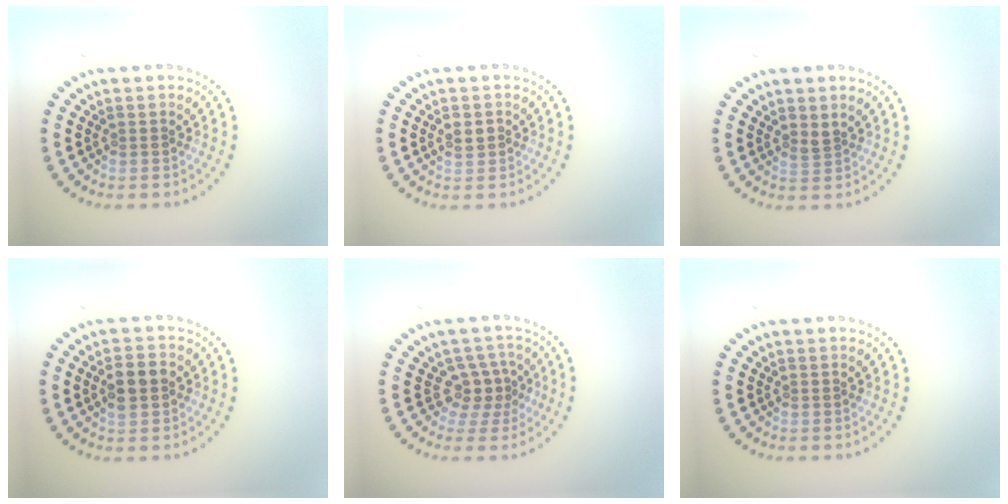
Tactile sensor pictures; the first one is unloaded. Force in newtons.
{"total": 1.3, "press": 1.3, "slide": 0.2}
{"total": 0.9, "press": 0.5, "slide": 0.7}
{"total": 3.2, "press": 3.2, "slide": 0.2}
{"total": 2.5, "press": 1.9, "slide": 1.7}
{"total": 0.0}